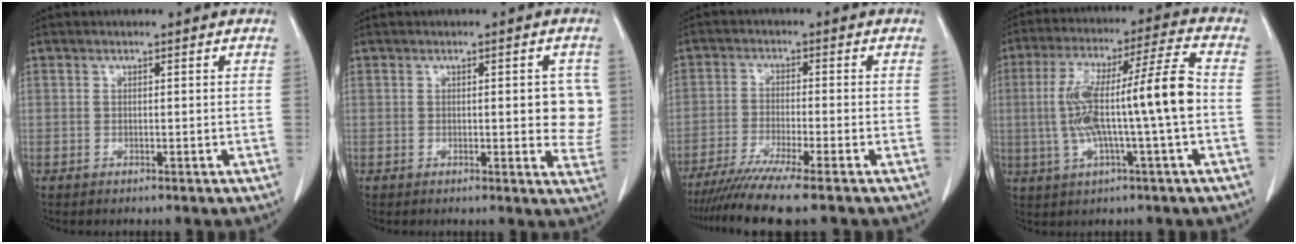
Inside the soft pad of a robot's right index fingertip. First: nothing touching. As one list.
[{"total": 5.9, "force": [0.7, 2.0, 5.5], "torque": [-0.049, -0.006, 0.004]}, {"total": 9.4, "force": [-7.5, -1.3, 5.4], "torque": [-0.082, -0.030, -0.124]}, {"total": 14.5, "force": [-1.0, 0.1, 14.4], "torque": [-0.267, 0.028, -0.021]}]